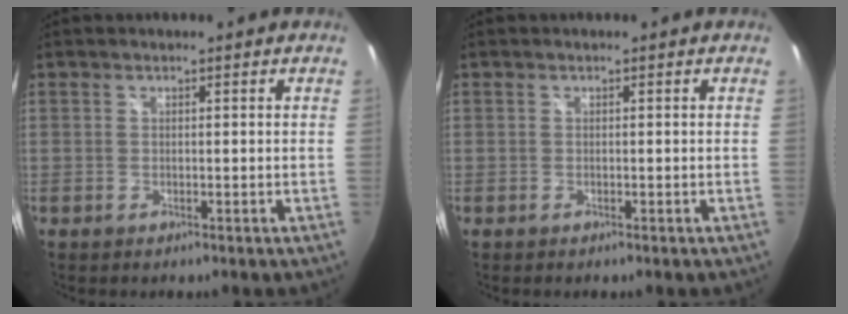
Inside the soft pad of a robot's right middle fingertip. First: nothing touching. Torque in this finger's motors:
{"motor_torque": [0.04, -0.02, -0.02, 0.01]}